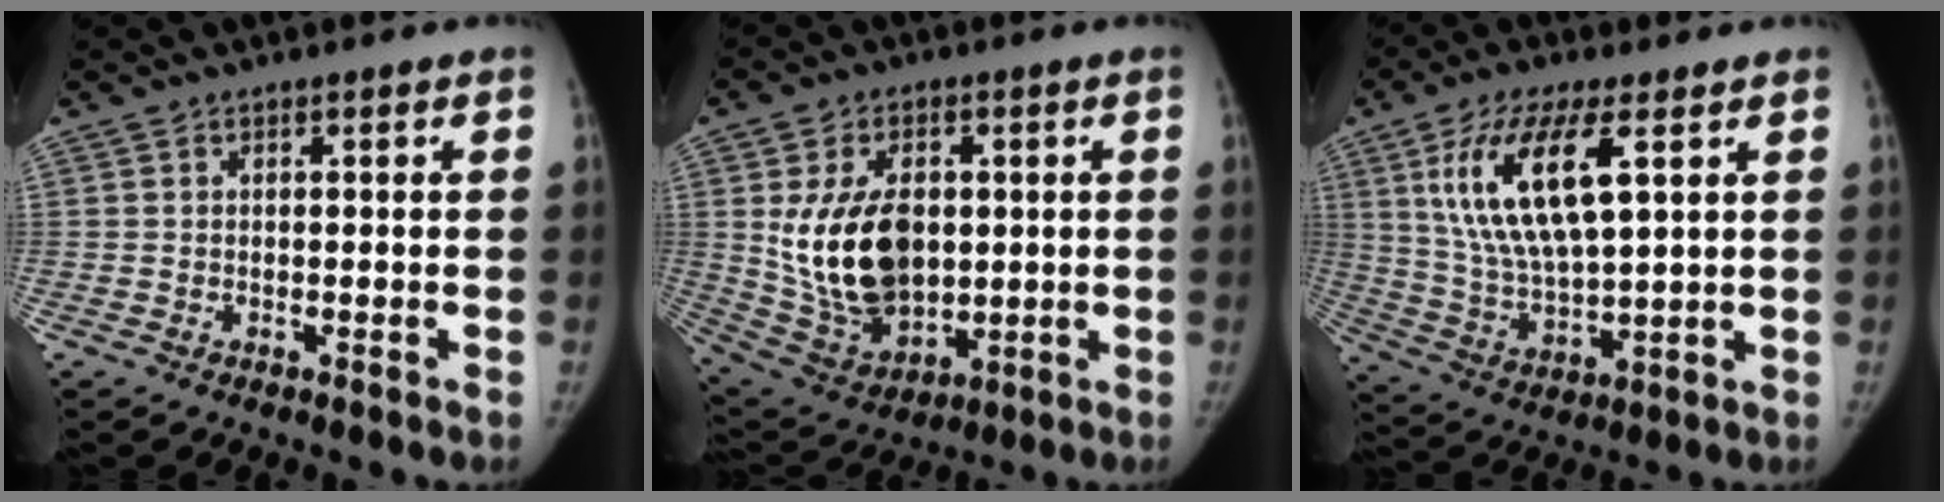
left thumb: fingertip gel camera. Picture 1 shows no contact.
{"total": 16.9, "force": [1.6, 11.2, 12.6], "torque": [-0.190, -0.016, 0.049]}
{"total": 16.7, "force": [6.1, 6.2, 14.2], "torque": [-0.270, -0.019, 0.121]}